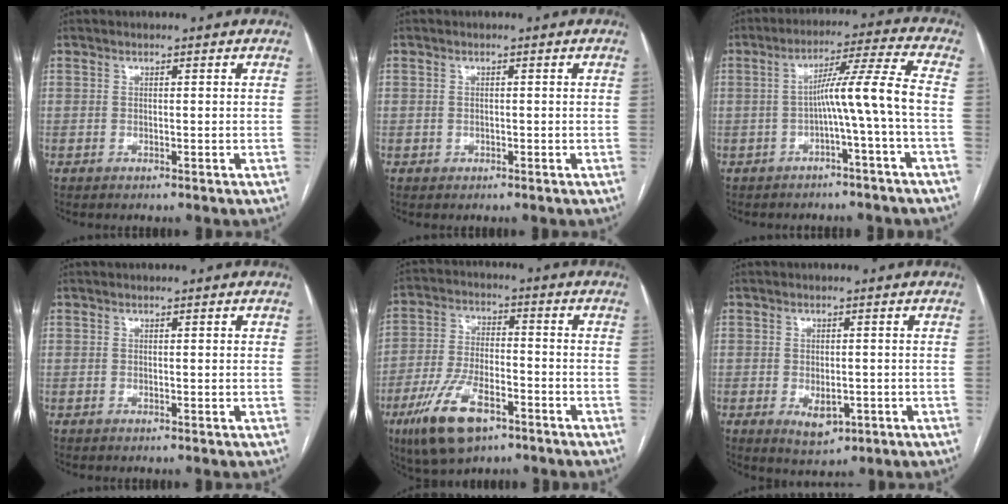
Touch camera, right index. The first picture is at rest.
{"total": 1.1, "force": [-0.2, 1.1, 0.0], "torque": [0.003, 0.005, -0.002]}
{"total": 8.2, "force": [-1.7, -1.9, 7.8], "torque": [-0.122, 0.030, -0.025]}
{"total": 0.7, "force": [0.2, 0.2, 0.6], "torque": [-0.011, 0.004, 0.003]}
{"total": 12.4, "force": [-6.9, 5.4, 8.8], "torque": [-0.180, -0.002, -0.120]}
{"total": 4.4, "force": [-1.4, 2.5, 3.3], "torque": [-0.049, -0.005, -0.007]}